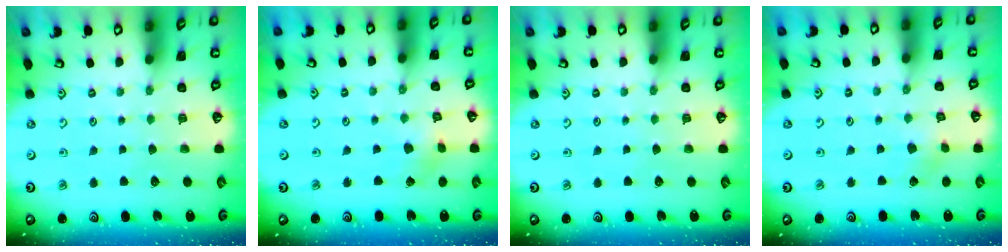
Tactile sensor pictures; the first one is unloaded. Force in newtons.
{"total": 2.7, "press": 2.7, "slide": 0.3}
{"total": 0.0}
{"total": 3.0, "press": 2.9, "slide": 0.6}